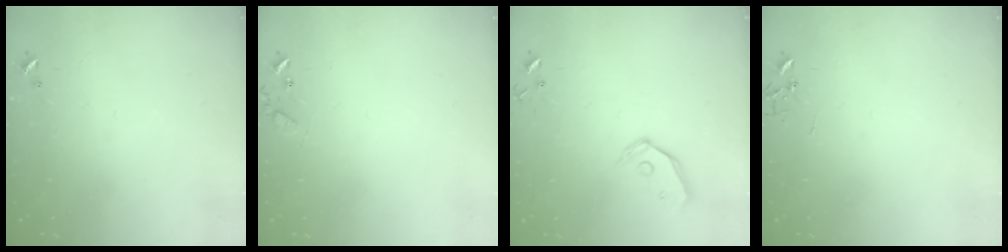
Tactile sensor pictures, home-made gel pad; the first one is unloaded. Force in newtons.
{"total": 7.7, "press": 7.6, "slide": 0.5}
{"total": 8.7, "press": 8.6, "slide": 1.3}
{"total": 0.0}